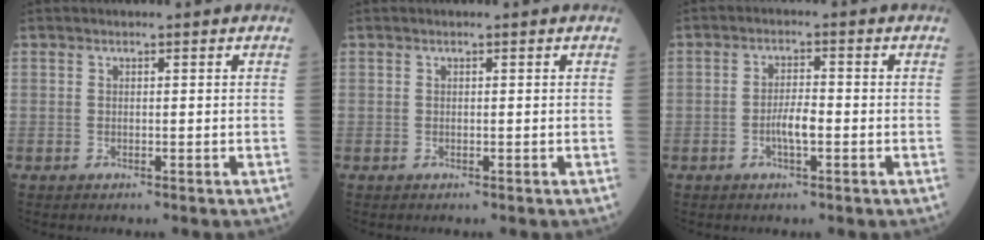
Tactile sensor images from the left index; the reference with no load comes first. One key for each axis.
{"total": 0.0}
{"total": 3.5, "fx": -1.1, "fy": 0.7, "fz": 3.2, "tx": -0.063, "ty": 0.002, "tz": -0.021}